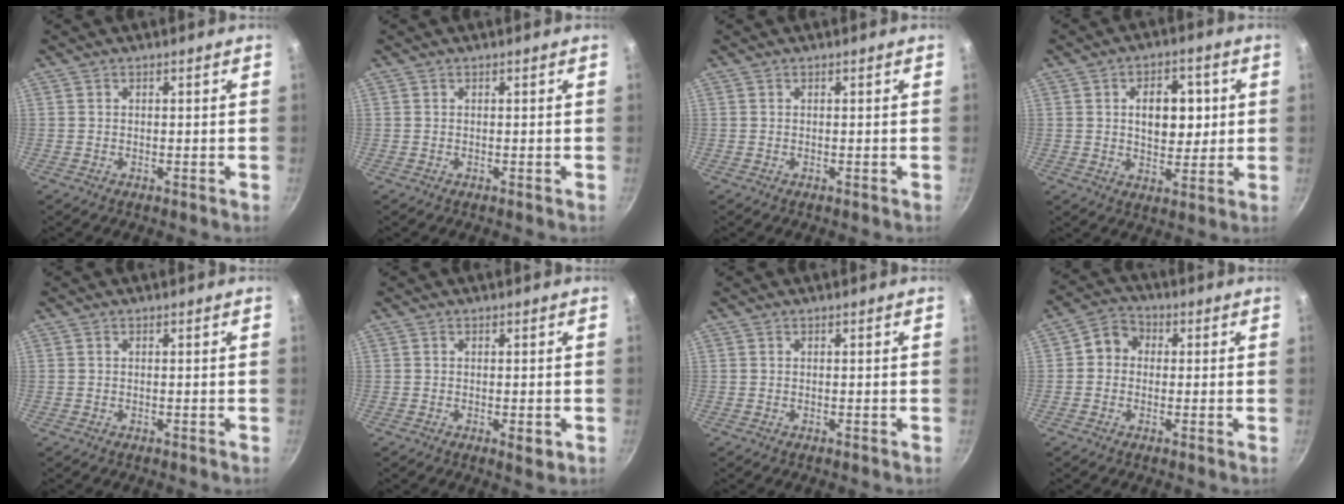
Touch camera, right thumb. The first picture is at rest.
{"total": 0.0}
{"total": 0.0}
{"total": 9.8, "force": [1.7, 6.1, 7.4], "torque": [-0.068, -0.003, 0.029]}
{"total": 0.0}
{"total": 2.2, "force": [-0.6, 0.9, 1.9], "torque": [-0.024, -0.004, -0.007]}
{"total": 0.0}
{"total": 5.7, "force": [0.2, 4.9, 2.9], "torque": [-0.028, 0.019, -0.009]}